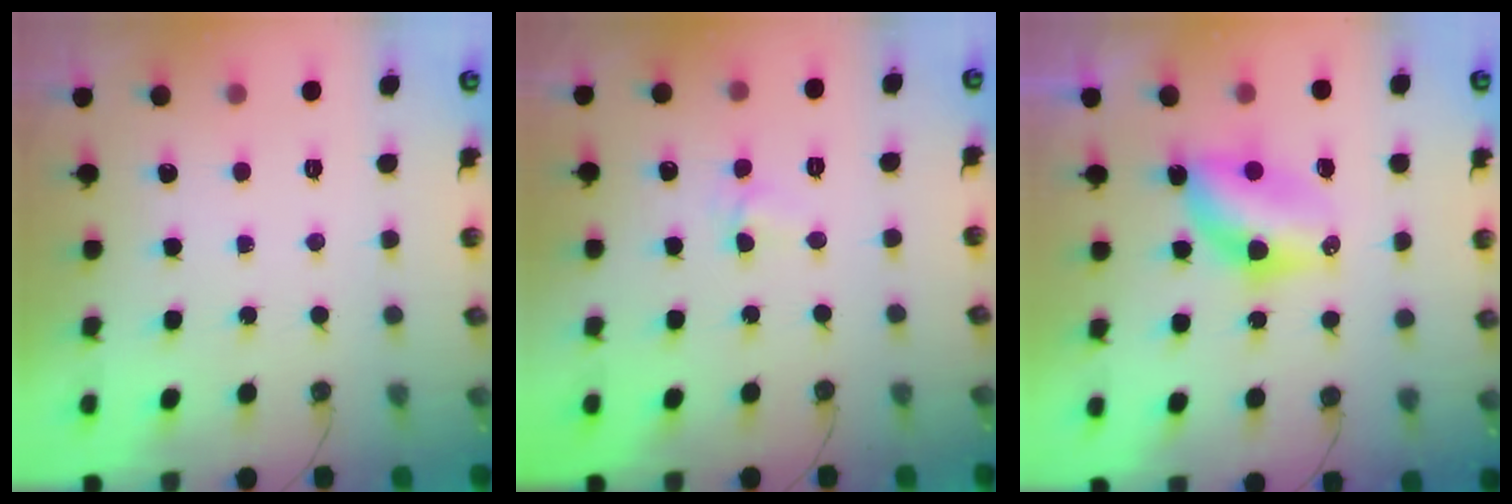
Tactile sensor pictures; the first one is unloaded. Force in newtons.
{"total": 3.2, "press": 3.2, "slide": 0.4}
{"total": 7.1, "press": 6.9, "slide": 1.6}